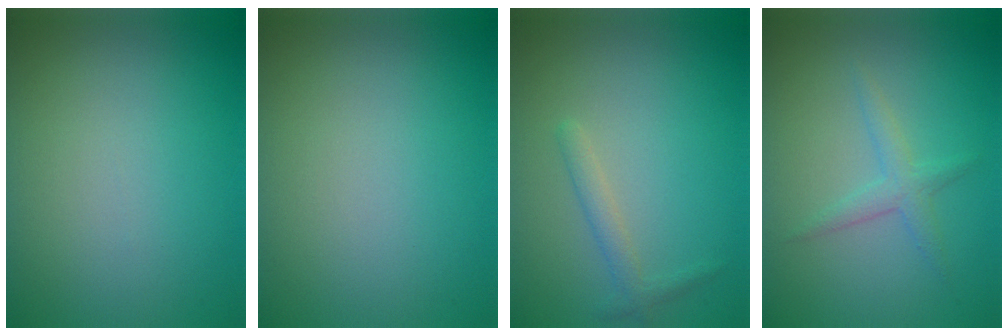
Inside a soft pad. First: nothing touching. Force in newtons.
{"total": 0.0}
{"total": 1.5, "press": 1.5, "slide": 0.1}
{"total": 1.8, "press": 1.8, "slide": 0.1}